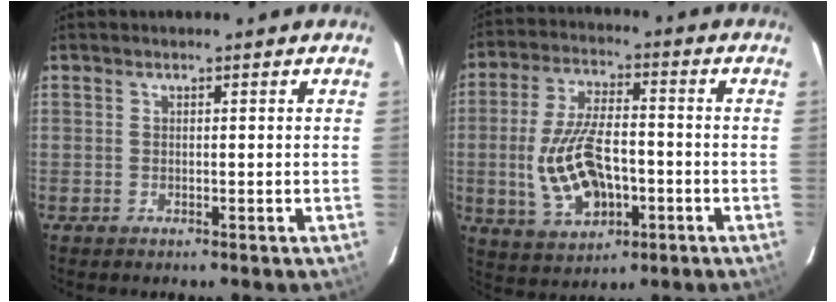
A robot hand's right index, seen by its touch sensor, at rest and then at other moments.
{"total": 13.9, "force": [-2.9, 7.0, 11.6], "torque": [-0.242, 0.000, -0.038]}